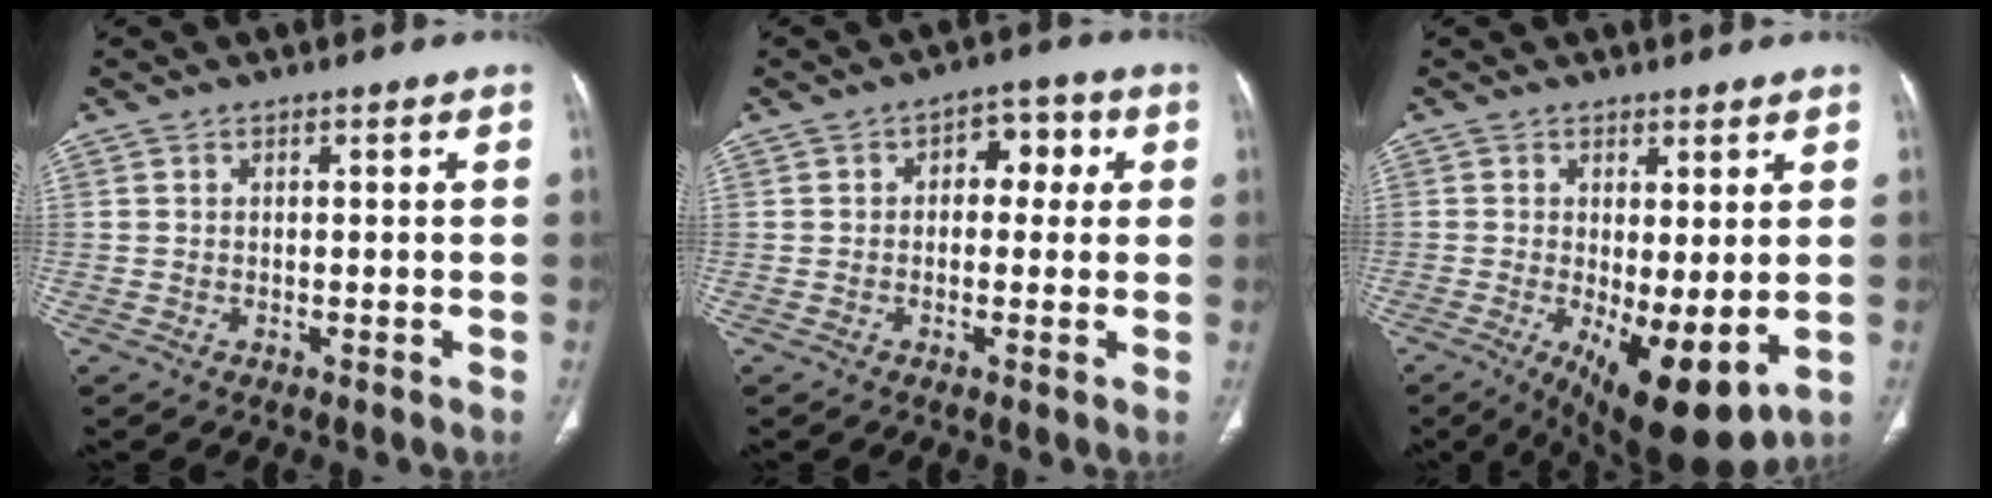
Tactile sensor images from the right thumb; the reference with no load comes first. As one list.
[{"total": 6.0, "force": [1.3, 4.0, 4.4], "torque": [-0.023, 0.014, 0.009]}, {"total": 11.5, "force": [-2.2, 4.1, 10.5], "torque": [-0.161, -0.024, -0.017]}]